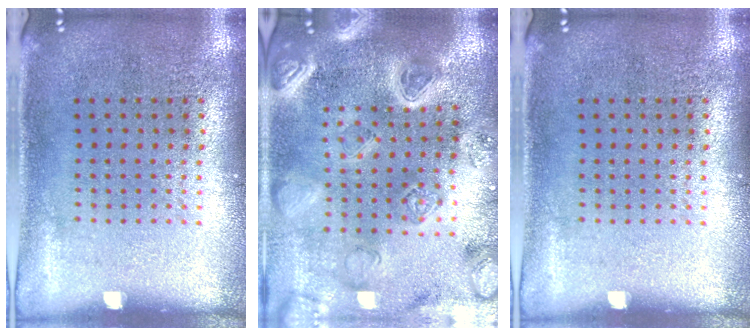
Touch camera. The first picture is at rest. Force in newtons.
{"total": 4.4, "press": 3.9, "slide": 2.0}
{"total": 0.0}